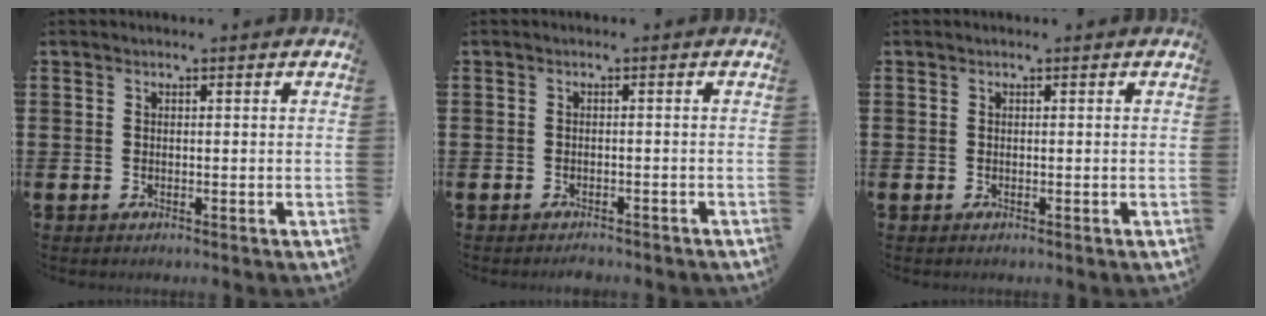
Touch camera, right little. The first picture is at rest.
{"total": 1.0, "force": [-1.0, 0.1, 0.1], "torque": [-0.005, 0.000, -0.020]}
{"total": 0.0}